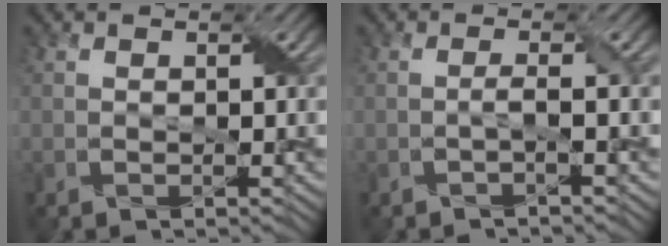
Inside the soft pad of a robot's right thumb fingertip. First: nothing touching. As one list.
[{"total": 1.2, "force": [-0.4, -0.1, 1.1], "torque": [-0.022, 0.006, -0.009]}]